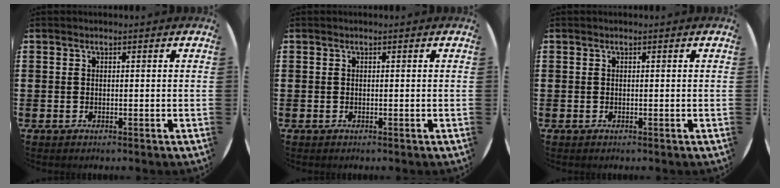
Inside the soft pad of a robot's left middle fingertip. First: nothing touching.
{"total": 0.0}
{"total": 0.0}